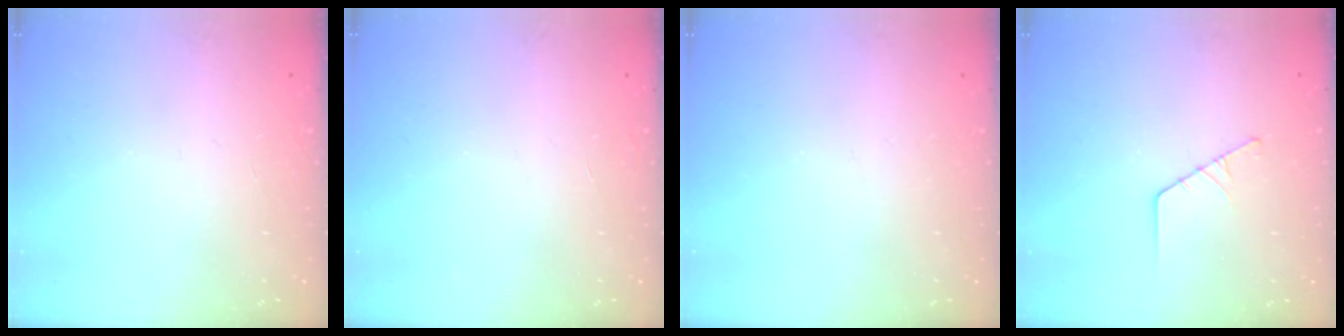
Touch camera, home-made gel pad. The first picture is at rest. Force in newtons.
{"total": 0.0}
{"total": 0.0}
{"total": 2.9, "press": 2.9, "slide": 0.3}